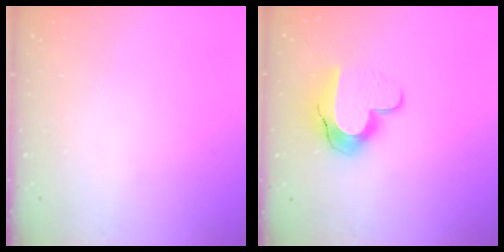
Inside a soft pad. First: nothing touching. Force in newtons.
{"total": 12.7, "press": 12.7, "slide": 0.9}